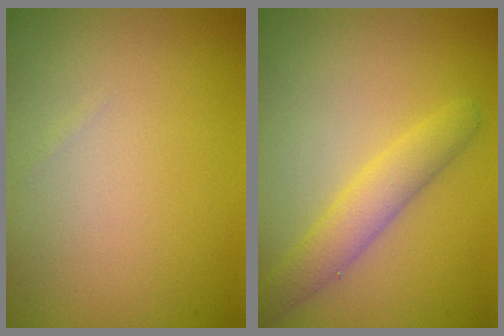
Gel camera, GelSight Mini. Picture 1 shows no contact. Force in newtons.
{"total": 3.2, "press": 3.2, "slide": 0.2}